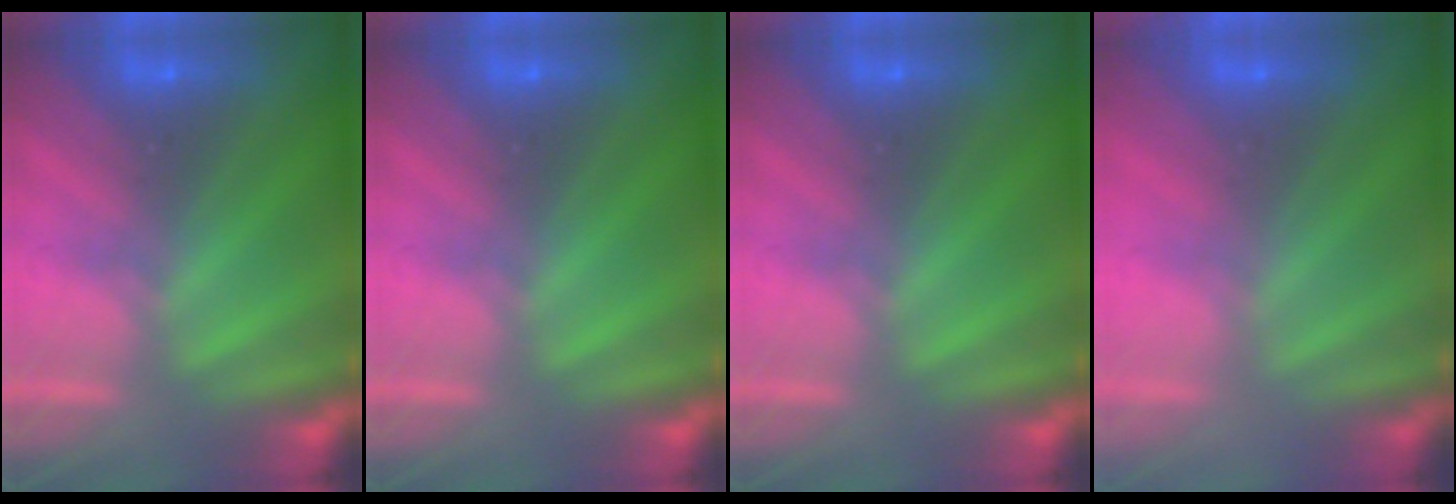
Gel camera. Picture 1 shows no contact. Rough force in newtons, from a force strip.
{"total": 0.0}
{"total": 0.0}
{"total": 2.9}